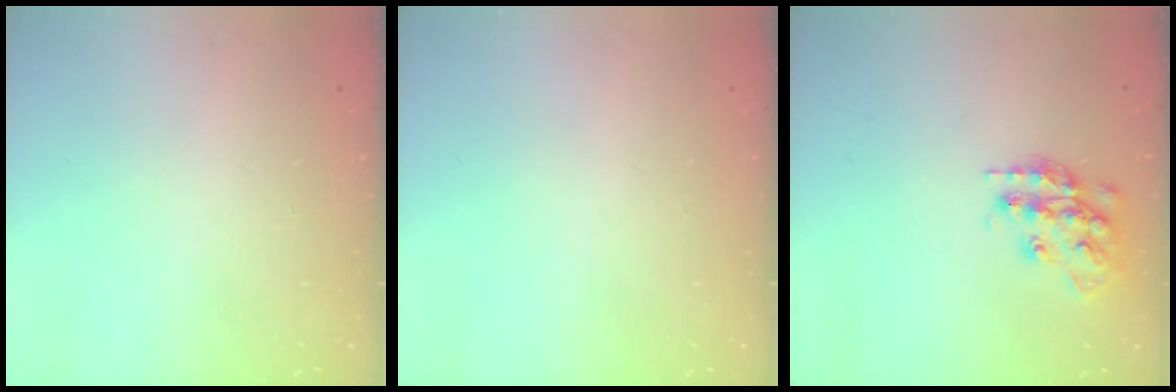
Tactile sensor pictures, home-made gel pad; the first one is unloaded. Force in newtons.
{"total": 0.0}
{"total": 14.9, "press": 14.8, "slide": 0.8}